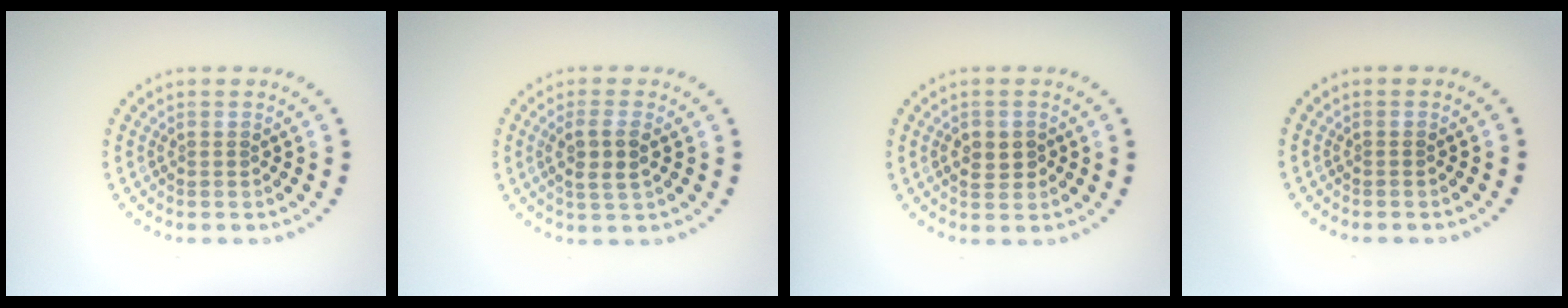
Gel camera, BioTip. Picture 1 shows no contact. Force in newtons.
{"total": 2.7, "press": 2.4, "slide": 1.1}
{"total": 2.3, "press": 2.3, "slide": 0.3}
{"total": 0.0}